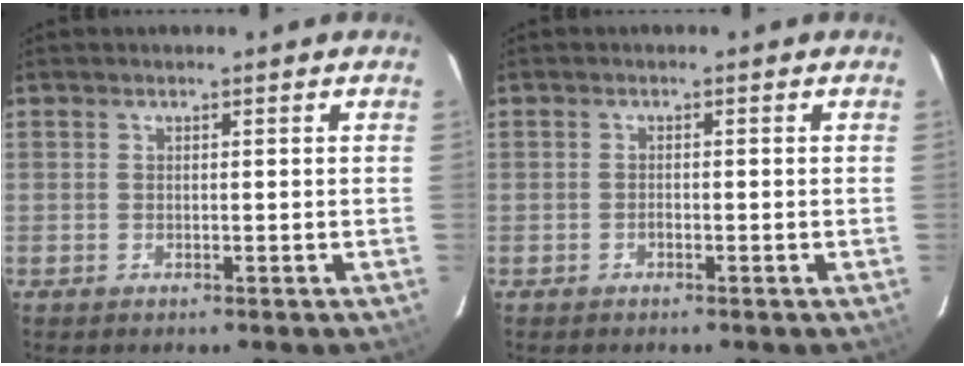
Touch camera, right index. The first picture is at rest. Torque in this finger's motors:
{"motor_torque": [0.15, 0.14, 0.16, 0.01]}